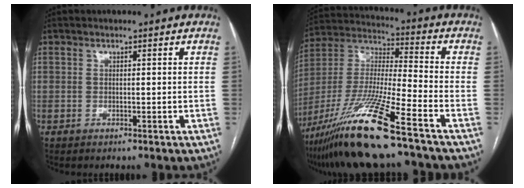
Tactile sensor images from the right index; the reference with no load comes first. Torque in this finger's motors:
{"motor_torque": [1.12, -1.02, 0.98, 0.21]}